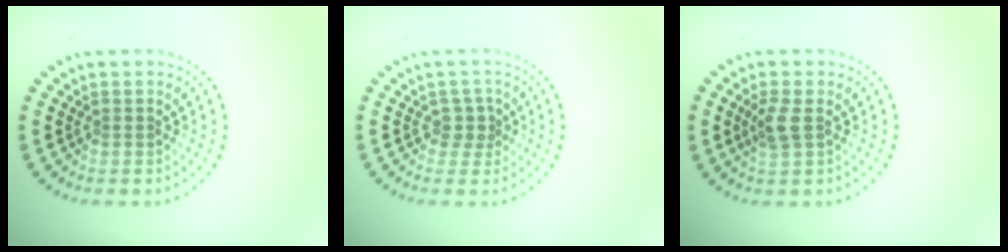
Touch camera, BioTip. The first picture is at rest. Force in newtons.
{"total": 1.7, "press": 1.4, "slide": 1.0}
{"total": 2.0, "press": 2.0, "slide": 0.6}